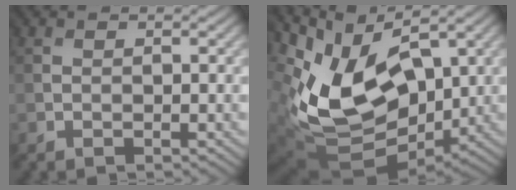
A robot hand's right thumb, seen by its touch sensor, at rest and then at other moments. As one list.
[{"total": 13.2, "force": [3.9, 8.9, 8.9], "torque": [-0.204, -0.009, 0.088]}]